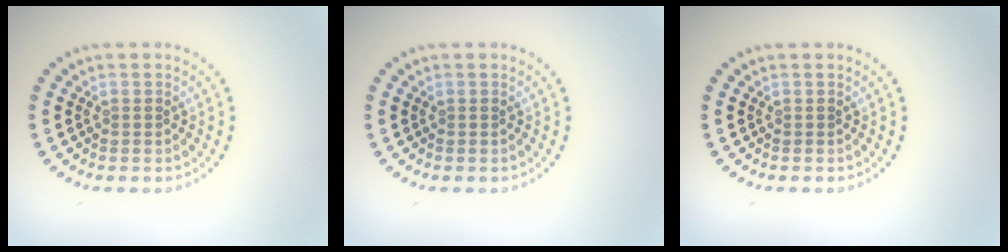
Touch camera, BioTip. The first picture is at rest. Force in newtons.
{"total": 0.0}
{"total": 0.0}